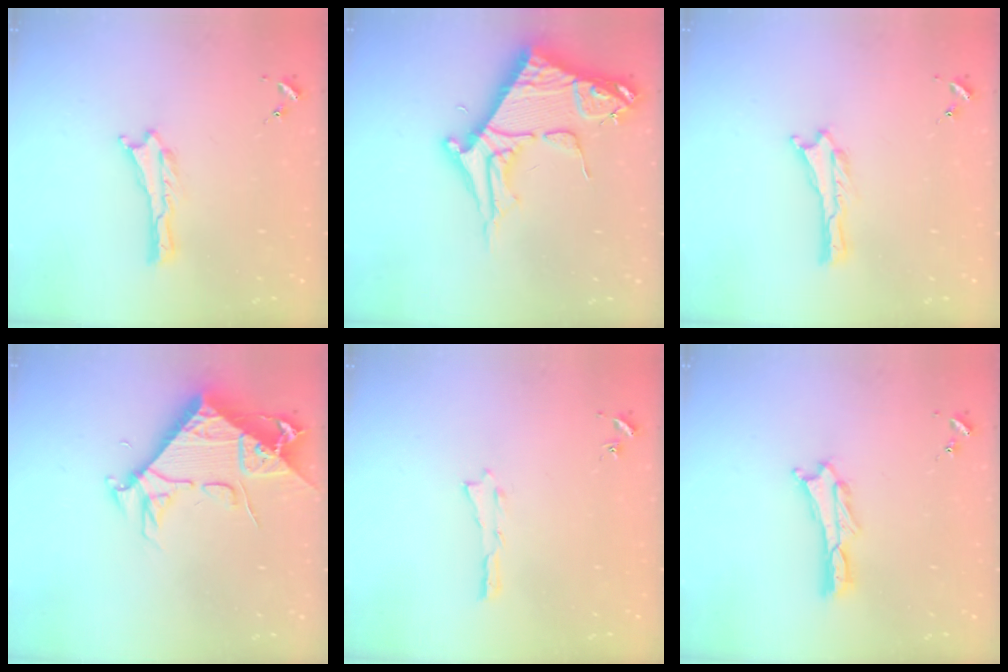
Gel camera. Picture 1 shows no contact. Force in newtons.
{"total": 10.4, "press": 10.4, "slide": 1.1}
{"total": 0.0}
{"total": 8.4, "press": 8.3, "slide": 0.9}
{"total": 0.0}
{"total": 1.1, "press": 1.1, "slide": 0.2}